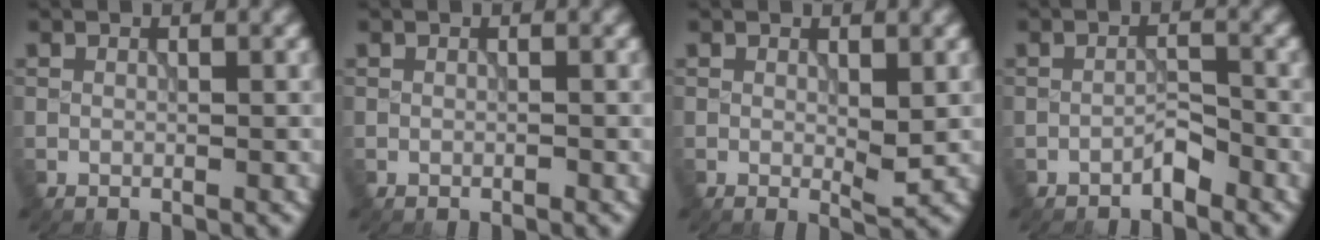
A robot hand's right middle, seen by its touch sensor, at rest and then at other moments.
{"total": 0.0}
{"total": 1.5, "force": [0.2, 0.4, 1.4], "torque": [-0.019, -0.006, 0.003]}
{"total": 1.5, "force": [-1.3, 0.4, 0.7], "torque": [-0.009, 0.007, -0.024]}